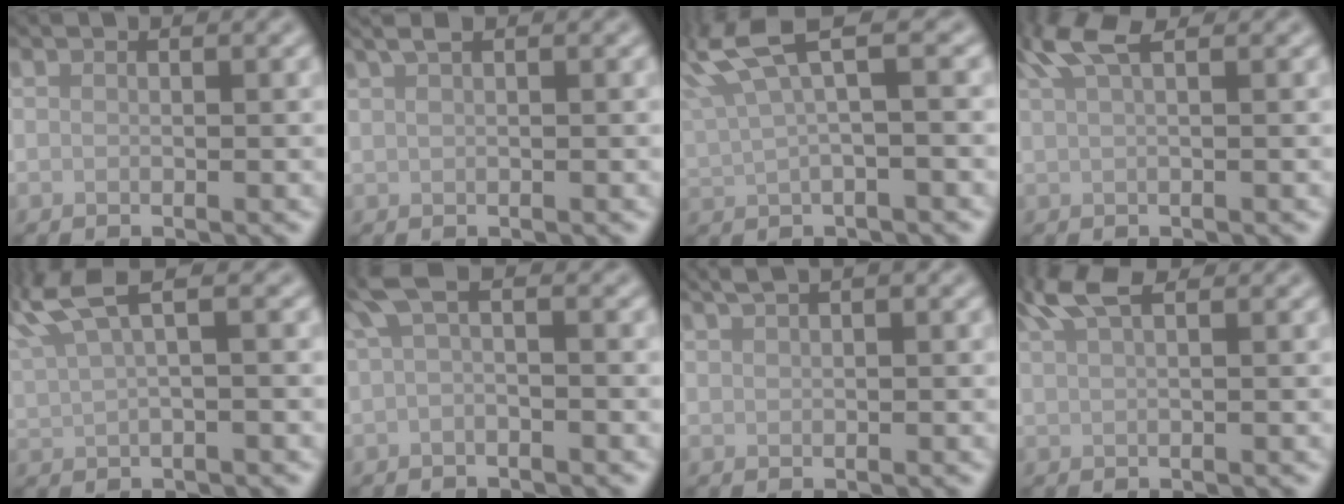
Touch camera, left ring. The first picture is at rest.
{"total": 1.7, "force": [1.2, 0.5, 1.2], "torque": [-0.023, 0.002, 0.020]}
{"total": 6.8, "force": [3.6, 1.6, 5.5], "torque": [-0.111, 0.022, 0.066]}
{"total": 3.7, "force": [2.3, 0.8, 2.7], "torque": [-0.047, 0.013, 0.042]}
{"total": 5.3, "force": [3.0, 1.3, 4.2], "torque": [-0.087, 0.023, 0.059]}
{"total": 2.7, "force": [0.5, 0.7, 2.6], "torque": [-0.049, 0.004, 0.003]}
{"total": 1.8, "force": [1.2, 0.5, 1.2], "torque": [-0.018, 0.007, 0.024]}
{"total": 3.6, "force": [2.5, 1.0, 2.4], "torque": [-0.044, 0.013, 0.046]}